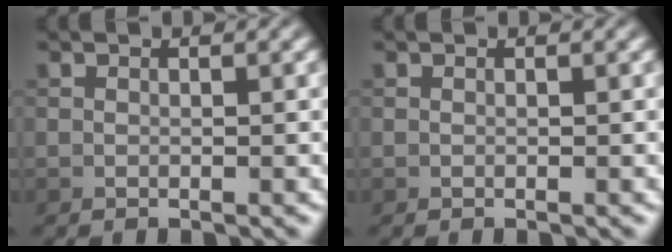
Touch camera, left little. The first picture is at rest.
{"total": 0.0}